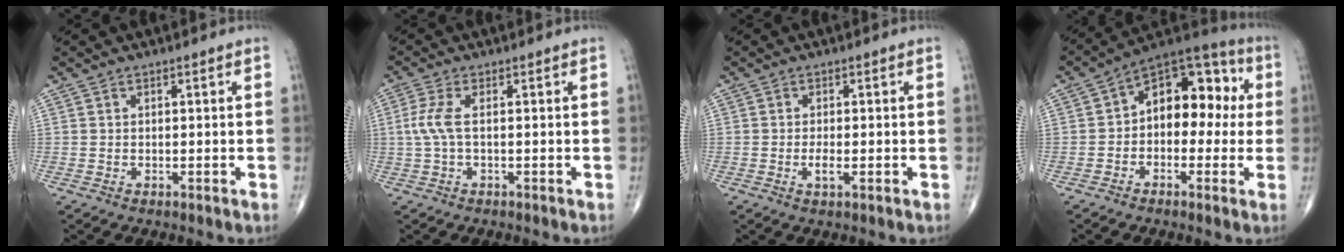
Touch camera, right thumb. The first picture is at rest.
{"total": 3.8, "force": [0.0, 1.1, 3.7], "torque": [-0.107, 0.004, -0.002]}
{"total": 2.1, "force": [-0.6, 0.6, 1.9], "torque": [-0.040, -0.002, -0.011]}
{"total": 14.2, "force": [0.9, 9.0, 10.9], "torque": [-0.108, 0.047, -0.006]}